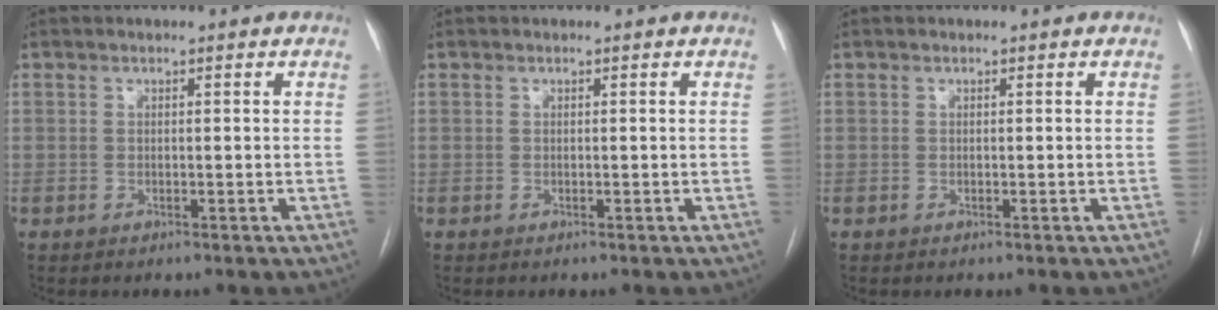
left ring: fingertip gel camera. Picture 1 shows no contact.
{"total": 0.0}
{"total": 0.0}